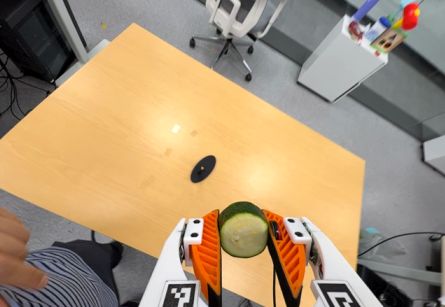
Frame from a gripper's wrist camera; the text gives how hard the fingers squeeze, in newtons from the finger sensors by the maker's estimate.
{"total": 11.7, "left": 11.9, "right": 11.5}